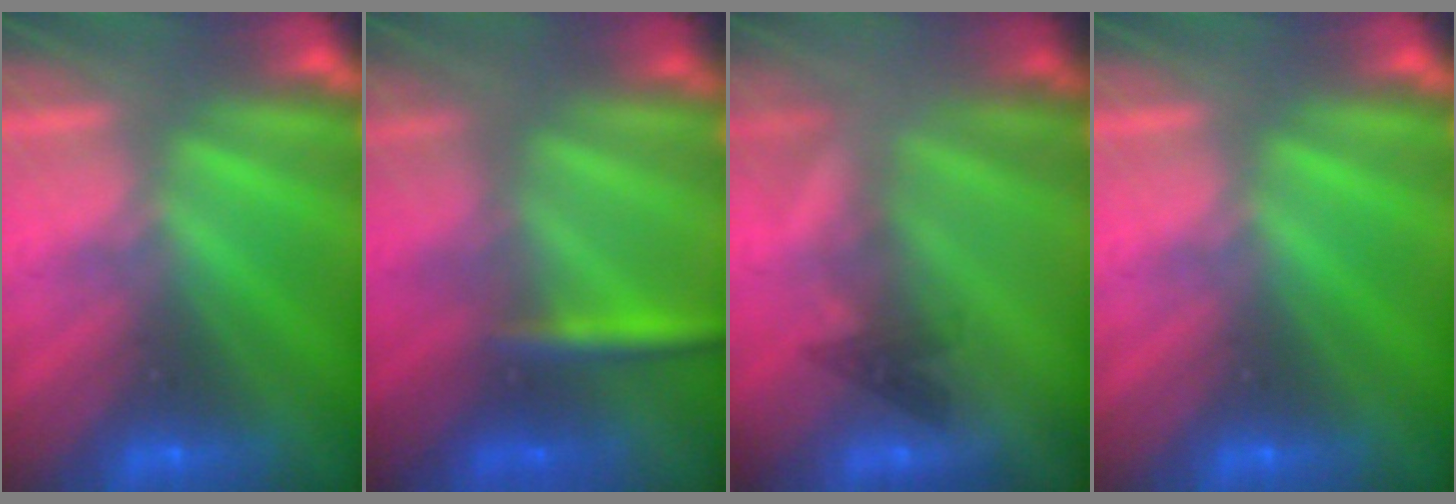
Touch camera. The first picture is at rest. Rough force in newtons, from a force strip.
{"total": 2.8}
{"total": 2.2}
{"total": 0.0}